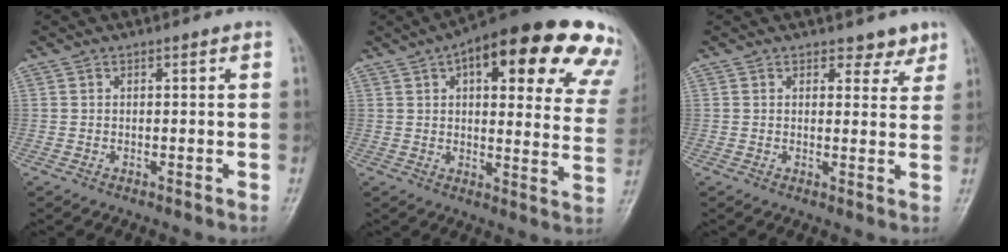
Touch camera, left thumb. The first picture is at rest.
{"total": 28.2, "force": [15.2, 10.2, 21.5], "torque": [-0.235, -0.006, 0.183]}
{"total": 3.4, "force": [2.7, 1.9, 0.8], "torque": [0.015, -0.019, 0.031]}